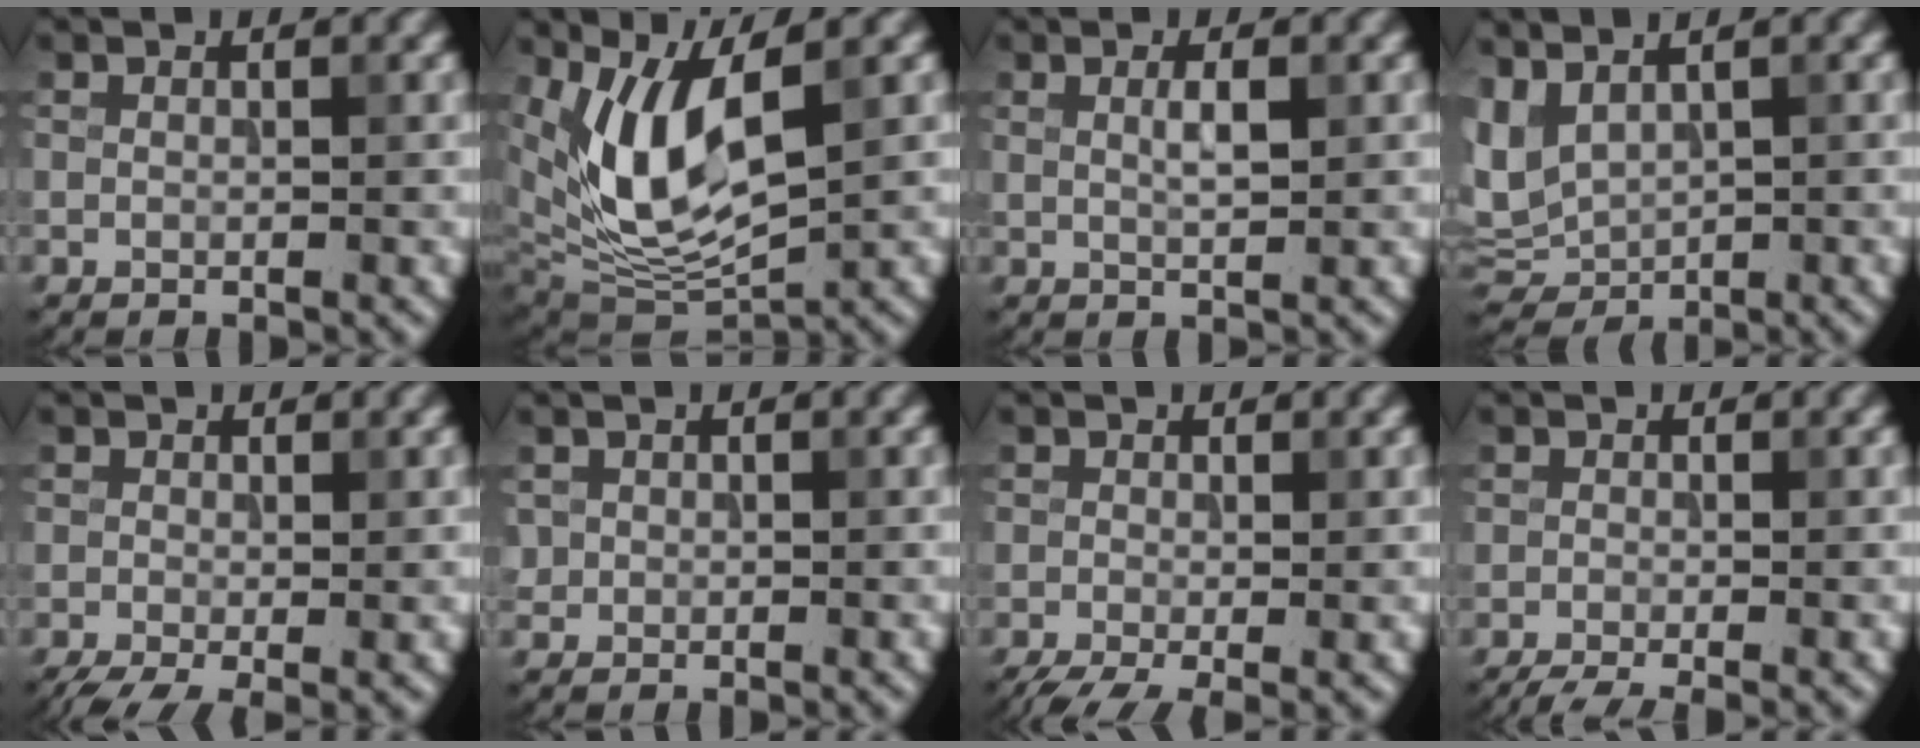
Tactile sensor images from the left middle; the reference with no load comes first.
{"total": 8.4, "force": [2.5, 3.6, 7.2], "torque": [-0.147, -0.016, 0.050]}
{"total": 1.8, "force": [0.6, 0.4, 1.7], "torque": [-0.031, 0.002, 0.010]}
{"total": 5.1, "force": [2.2, 2.9, 3.5], "torque": [-0.083, 0.005, 0.049]}
{"total": 3.9, "force": [-1.9, 2.1, 2.7], "torque": [-0.054, -0.013, -0.039]}
{"total": 0.8, "force": [0.2, 0.8, 0.1], "torque": [0.003, -0.002, 0.004]}
{"total": 4.3, "force": [-2.3, 2.3, 2.9], "torque": [-0.057, -0.016, -0.047]}
{"total": 3.0, "force": [-2.3, 1.1, 1.6], "torque": [-0.023, -0.011, -0.050]}